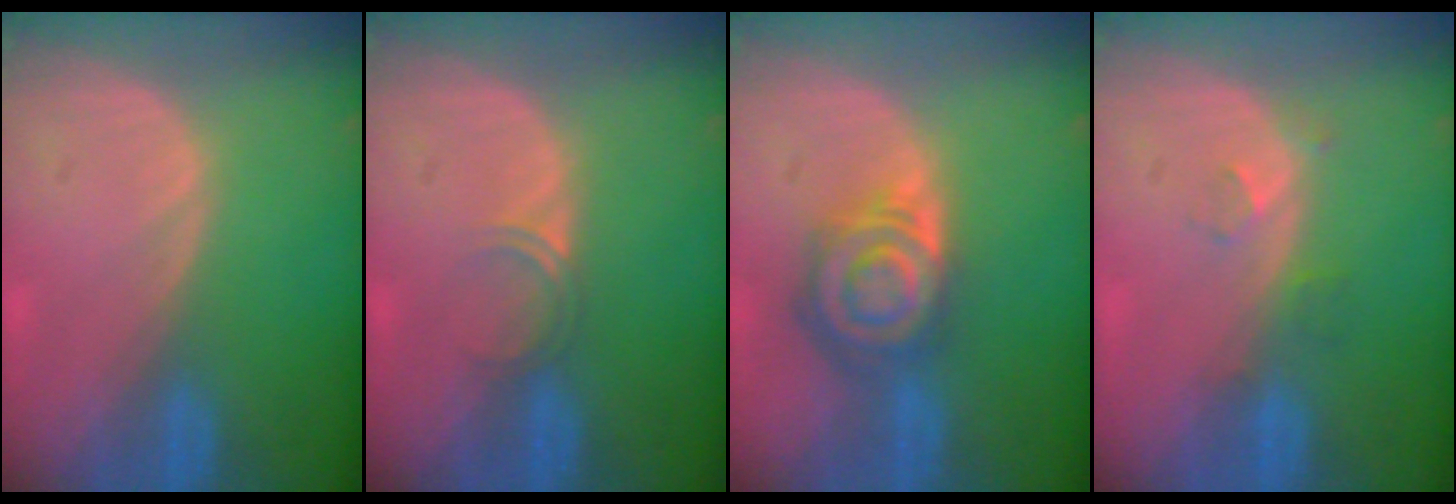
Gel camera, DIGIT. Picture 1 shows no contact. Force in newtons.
{"total": 1.8, "press": 1.5, "slide": 1.1}
{"total": 8.1, "press": 7.1, "slide": 4.0}
{"total": 2.7, "press": 2.3, "slide": 1.5}